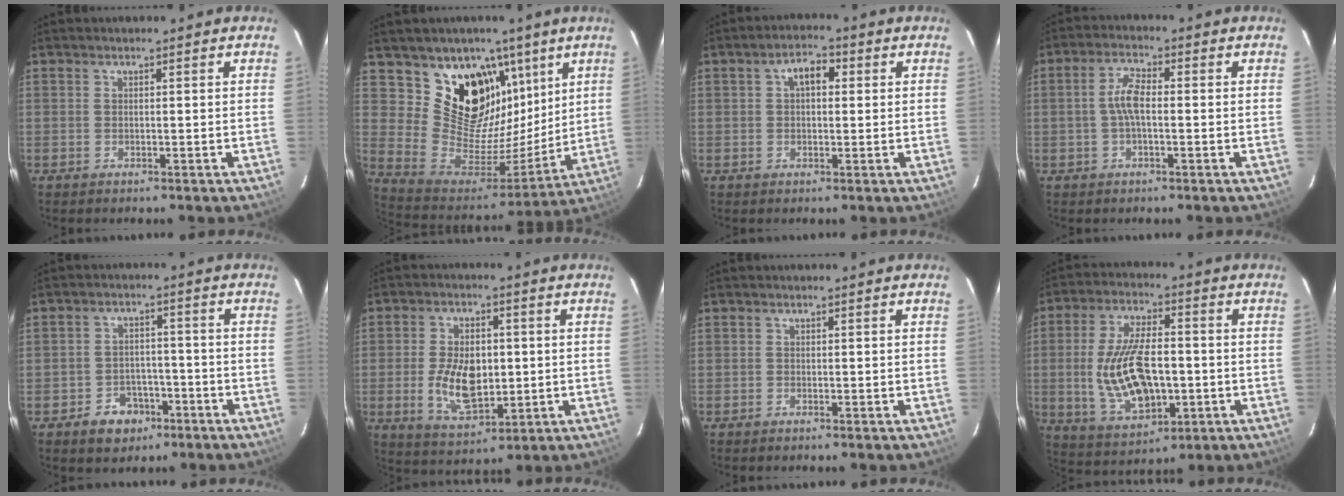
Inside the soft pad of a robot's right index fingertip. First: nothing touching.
{"total": 18.8, "force": [10.6, 13.4, 7.7], "torque": [-0.157, -0.012, 0.207]}
{"total": 4.3, "force": [1.0, 2.6, 3.3], "torque": [-0.055, 0.018, 0.018]}
{"total": 4.6, "force": [-0.5, 1.7, 4.2], "torque": [-0.090, 0.012, -0.010]}
{"total": 6.7, "force": [-3.9, 5.2, 1.8], "torque": [-0.050, 0.020, -0.043]}
{"total": 10.8, "force": [-1.0, 6.2, 8.8], "torque": [-0.173, -0.004, -0.008]}
{"total": 0.0}
{"total": 15.4, "force": [-1.7, 7.6, 13.3], "torque": [-0.269, -0.004, -0.015]}